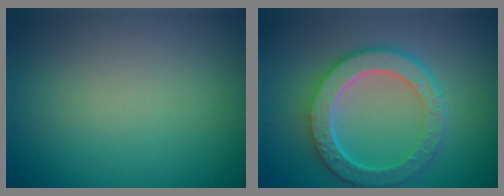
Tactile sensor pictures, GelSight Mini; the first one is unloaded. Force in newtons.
{"total": 6.6, "press": 5.2, "slide": 4.1}